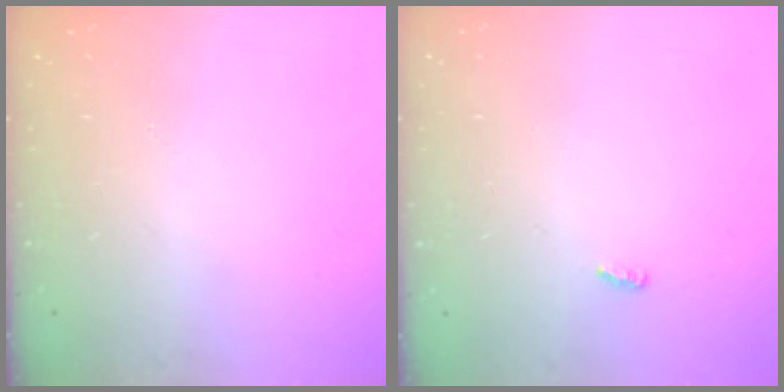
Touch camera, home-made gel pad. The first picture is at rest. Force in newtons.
{"total": 2.9, "press": 2.6, "slide": 1.3}